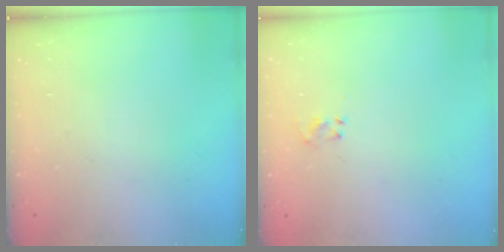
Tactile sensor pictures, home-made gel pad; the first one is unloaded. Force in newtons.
{"total": 2.3, "press": 2.1, "slide": 0.9}